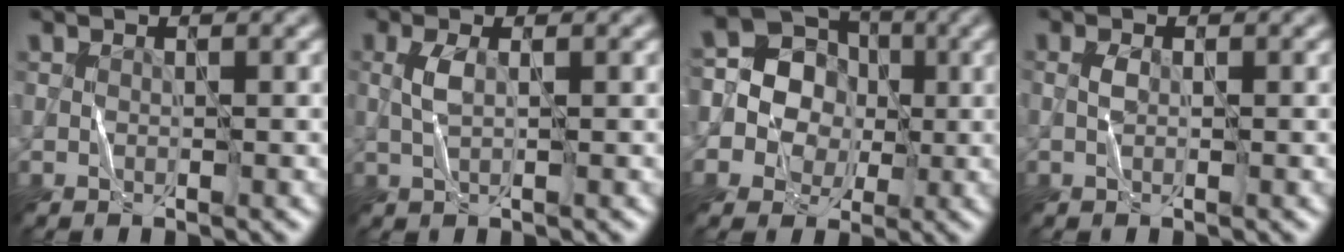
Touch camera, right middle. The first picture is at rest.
{"total": 1.7, "force": [0.3, 0.5, 1.6], "torque": [-0.039, 0.005, 0.006]}
{"total": 11.2, "force": [0.5, 10.3, 4.3], "torque": [-0.107, 0.053, -0.017]}
{"total": 0.8, "force": [0.1, 0.4, 0.7], "torque": [-0.017, 0.001, 0.000]}